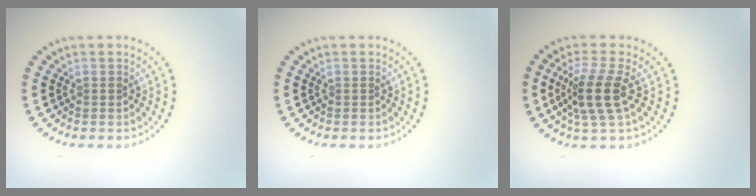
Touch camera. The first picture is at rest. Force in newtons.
{"total": 0.0}
{"total": 3.9, "press": 3.0, "slide": 2.4}